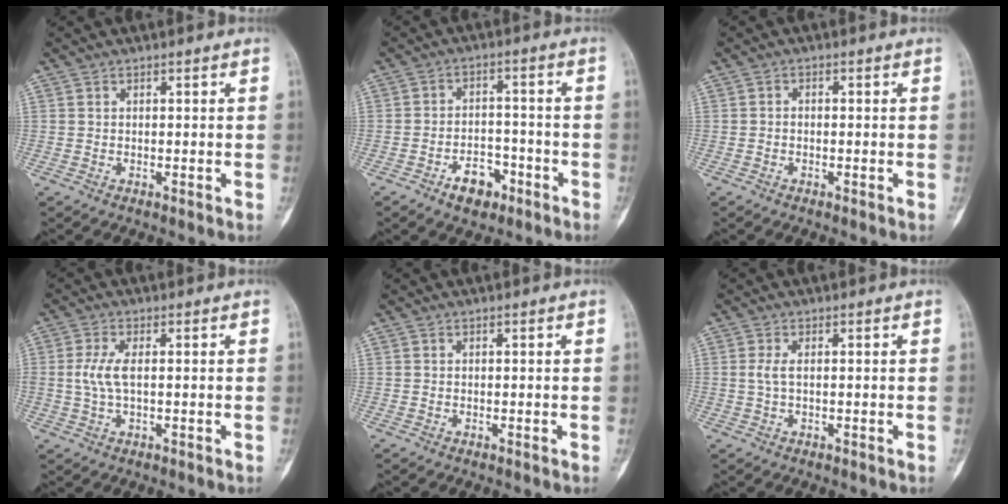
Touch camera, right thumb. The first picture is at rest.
{"total": 6.4, "force": [-3.9, 3.9, 3.3], "torque": [-0.024, 0.030, -0.062]}
{"total": 0.7, "force": [-0.3, 0.5, 0.4], "torque": [0.001, 0.001, -0.011]}
{"total": 4.7, "force": [0.3, 1.8, 4.3], "torque": [-0.111, 0.005, 0.007]}
{"total": 0.0}
{"total": 2.0, "force": [0.3, 0.7, 1.9], "torque": [-0.051, 0.005, 0.010]}